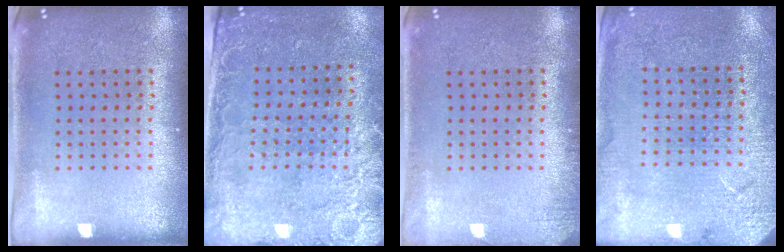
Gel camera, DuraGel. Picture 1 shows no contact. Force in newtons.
{"total": 2.5, "press": 2.2, "slide": 1.3}
{"total": 1.2, "press": 1.2, "slide": 0.2}
{"total": 2.7, "press": 2.7, "slide": 0.1}